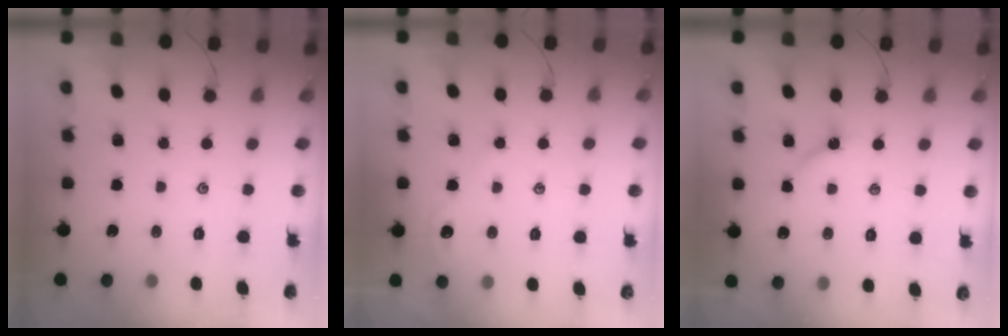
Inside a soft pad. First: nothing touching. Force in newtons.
{"total": 1.8, "press": 1.8, "slide": 0.2}
{"total": 4.0, "press": 4.0, "slide": 0.5}